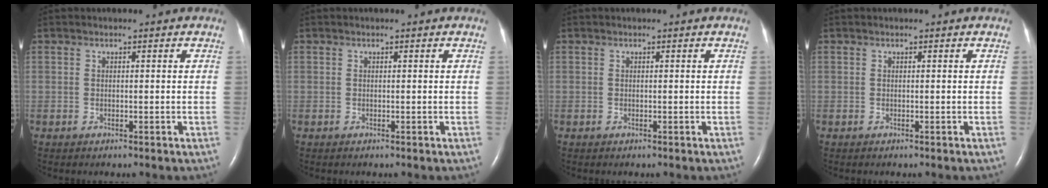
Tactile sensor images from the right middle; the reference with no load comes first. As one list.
[{"total": 0.0}, {"total": 0.0}, {"total": 0.0}]